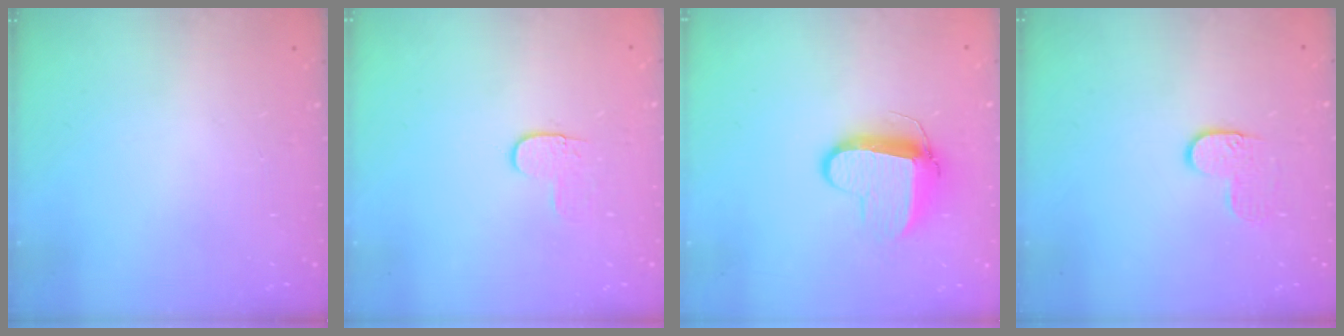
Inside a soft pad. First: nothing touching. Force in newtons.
{"total": 3.8, "press": 3.8, "slide": 0.5}
{"total": 9.6, "press": 9.5, "slide": 0.9}
{"total": 5.4, "press": 5.4, "slide": 0.3}